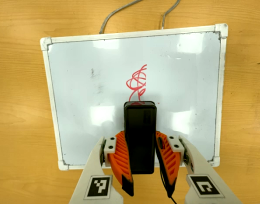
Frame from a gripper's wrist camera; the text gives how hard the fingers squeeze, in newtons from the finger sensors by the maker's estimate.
{"total": 7.6, "left": 5.8, "right": 9.4}